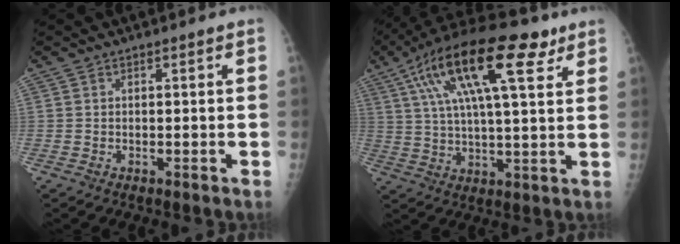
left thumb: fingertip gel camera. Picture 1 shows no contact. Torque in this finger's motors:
{"motor_torque": [0.81, 0.40, 1.89, -0.89, 0.66]}